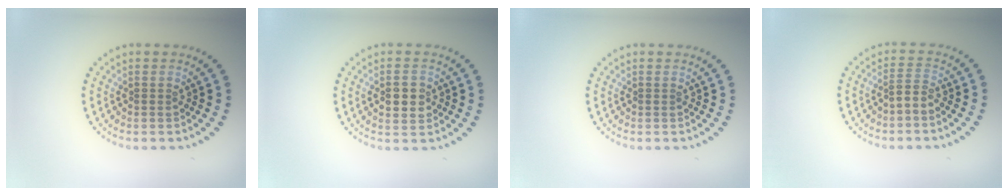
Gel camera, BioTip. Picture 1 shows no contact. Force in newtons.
{"total": 2.9, "press": 2.9, "slide": 0.2}
{"total": 0.0}
{"total": 1.4, "press": 0.9, "slide": 1.0}